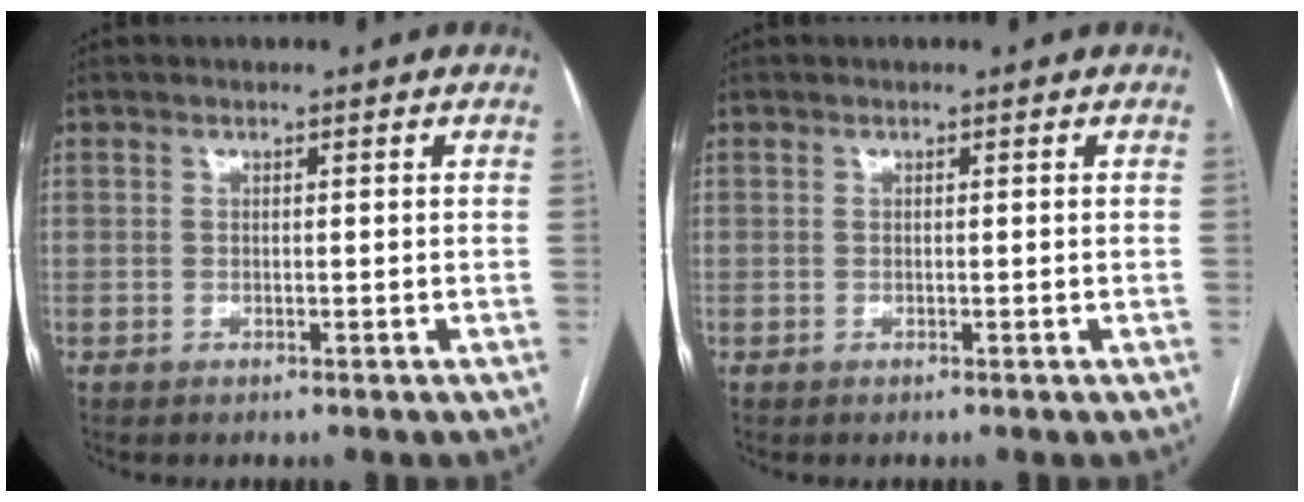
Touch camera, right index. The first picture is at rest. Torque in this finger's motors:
{"motor_torque": [-0.02, 0.02, 0.00, 0.00]}